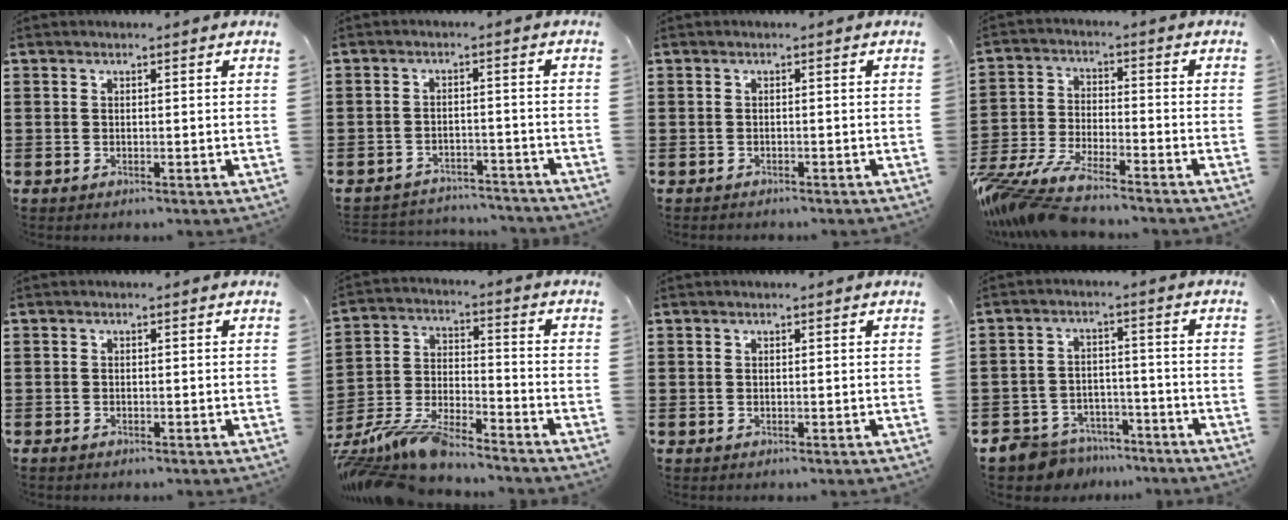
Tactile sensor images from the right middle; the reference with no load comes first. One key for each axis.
{"total": 3.4, "fx": -3.3, "fy": 0.6, "fz": -0.2, "tx": -0.003, "ty": 0.000, "tz": -0.072}
{"total": 0.6, "fx": -0.5, "fy": 0.1, "fz": 0.0, "tx": -0.001, "ty": 0.001, "tz": -0.012}
{"total": 8.2, "fx": -7.6, "fy": 0.9, "fz": 2.9, "tx": -0.083, "ty": -0.004, "tz": -0.154}
{"total": 0.6, "fx": -0.5, "fy": 0.2, "fz": 0.2, "tx": -0.005, "ty": -0.003, "tz": -0.009}
{"total": 9.8, "fx": -9.2, "fy": 1.4, "fz": 3.1, "tx": -0.071, "ty": 0.011, "tz": -0.185}
{"total": 0.0}
{"total": 5.9, "fx": -5.7, "fy": 1.6, "fz": 0.3, "tx": -0.021, "ty": 0.015, "tz": -0.119}